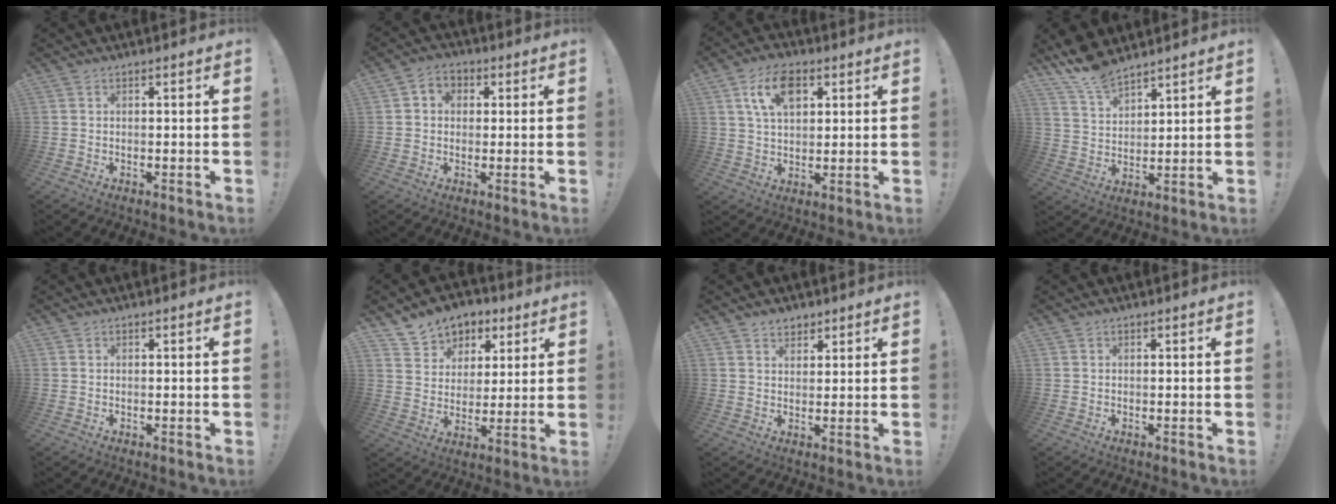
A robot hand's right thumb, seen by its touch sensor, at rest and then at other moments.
{"total": 4.2, "force": [0.5, 3.8, 1.8], "torque": [-0.025, 0.005, 0.009]}
{"total": 10.8, "force": [4.5, 6.5, 7.4], "torque": [-0.123, 0.004, 0.083]}
{"total": 9.5, "force": [8.3, 3.3, 3.1], "torque": [-0.070, -0.054, 0.161]}
{"total": 0.0}
{"total": 8.6, "force": [5.0, 6.8, 1.5], "torque": [-0.016, -0.042, 0.100]}
{"total": 3.8, "force": [2.9, 2.3, 0.8], "torque": [0.000, -0.017, 0.051]}
{"total": 0.0}